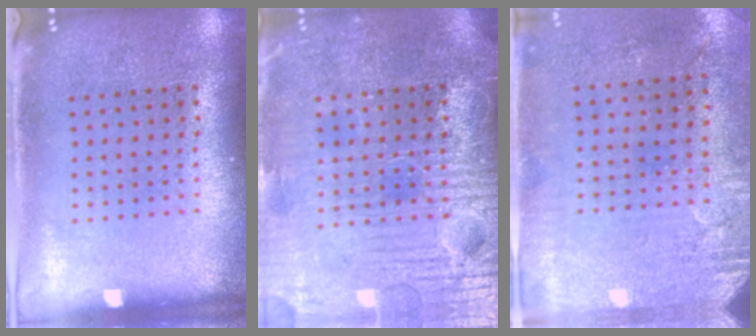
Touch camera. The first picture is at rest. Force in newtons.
{"total": 3.9, "press": 3.8, "slide": 1.2}
{"total": 2.9, "press": 2.4, "slide": 1.6}